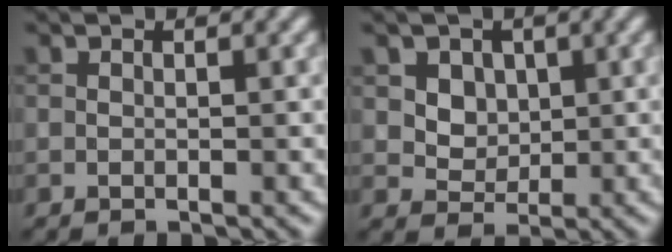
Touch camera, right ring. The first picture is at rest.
{"total": 3.8, "force": [1.5, 3.0, 1.8], "torque": [-0.040, -0.006, 0.037]}